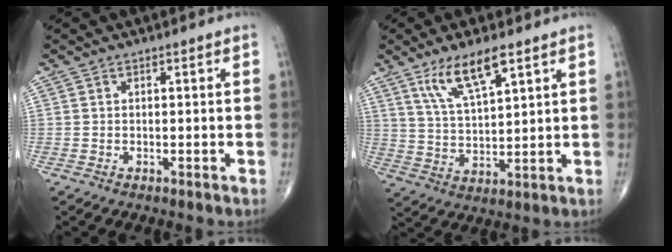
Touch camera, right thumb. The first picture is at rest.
{"total": 10.0, "force": [5.9, 2.9, 7.4], "torque": [-0.137, -0.027, 0.121]}